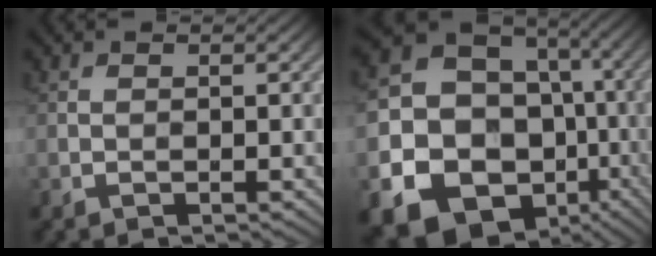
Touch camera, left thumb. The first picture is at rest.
{"total": 21.7, "force": [-6.5, 18.4, 9.5], "torque": [-0.222, -0.051, -0.098]}